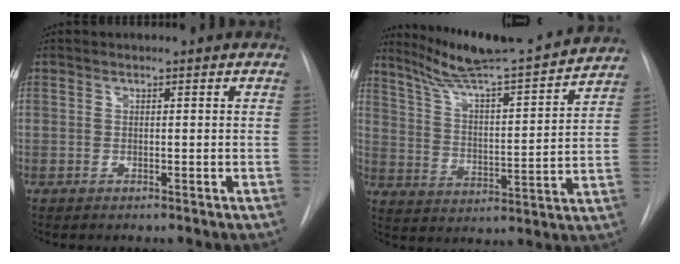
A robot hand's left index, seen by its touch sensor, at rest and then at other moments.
{"total": 20.0, "force": [18.6, 0.1, 7.5], "torque": [-0.127, -0.028, 0.273]}